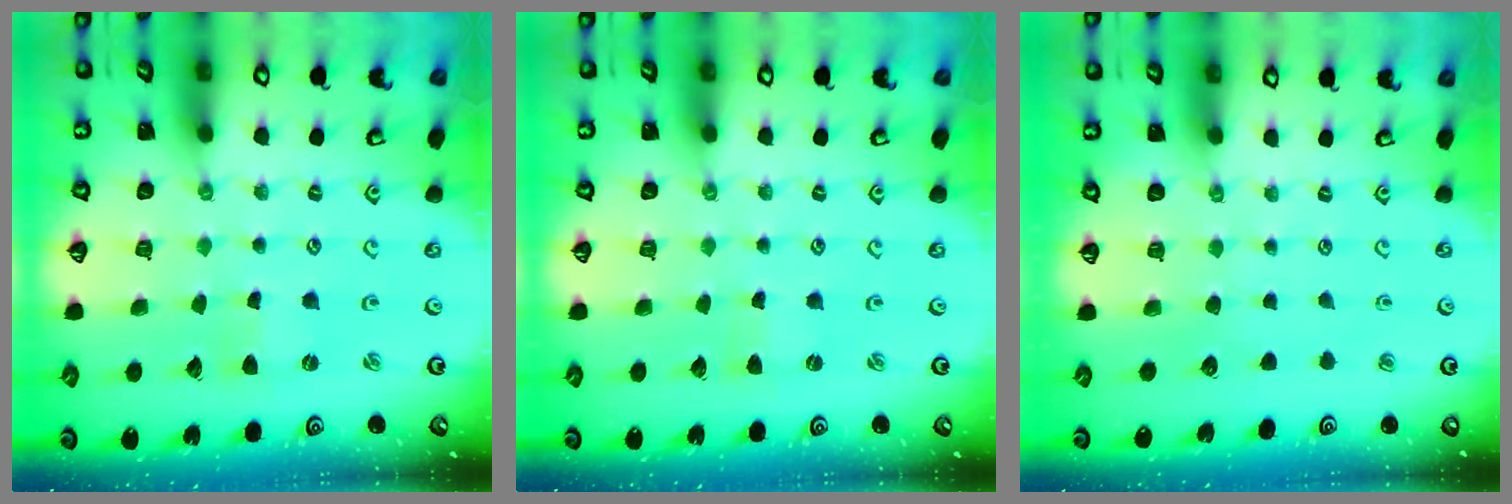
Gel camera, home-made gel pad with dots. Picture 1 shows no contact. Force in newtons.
{"total": 0.0}
{"total": 0.0}